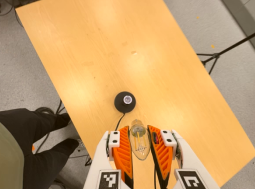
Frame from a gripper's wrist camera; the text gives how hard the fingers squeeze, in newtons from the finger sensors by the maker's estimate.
{"total": 19.3, "left": 21.6, "right": 17.1}